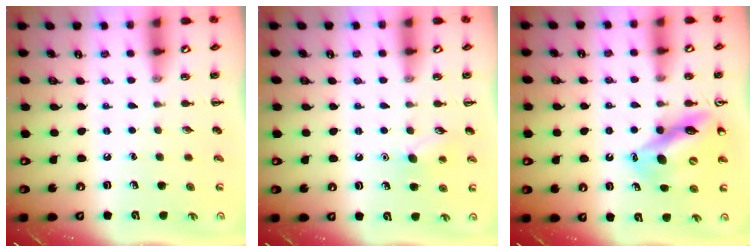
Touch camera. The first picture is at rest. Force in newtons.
{"total": 8.6, "press": 8.3, "slide": 2.1}
{"total": 12.4, "press": 11.8, "slide": 3.7}